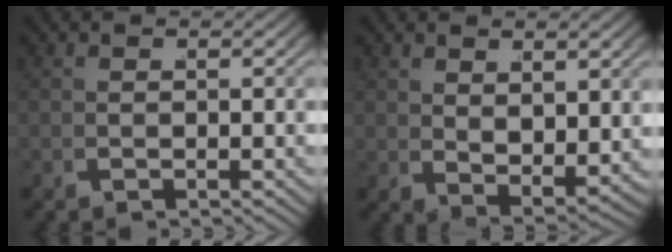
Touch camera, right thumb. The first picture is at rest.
{"total": 3.0, "force": [1.8, 1.0, 2.2], "torque": [-0.038, -0.006, 0.044]}